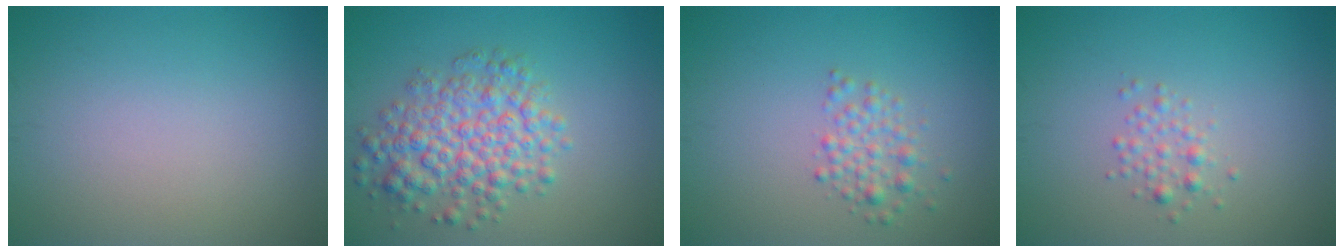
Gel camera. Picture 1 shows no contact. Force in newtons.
{"total": 5.6, "press": 5.6, "slide": 0.1}
{"total": 2.1, "press": 2.1, "slide": 0.0}
{"total": 1.4, "press": 1.4, "slide": 0.1}